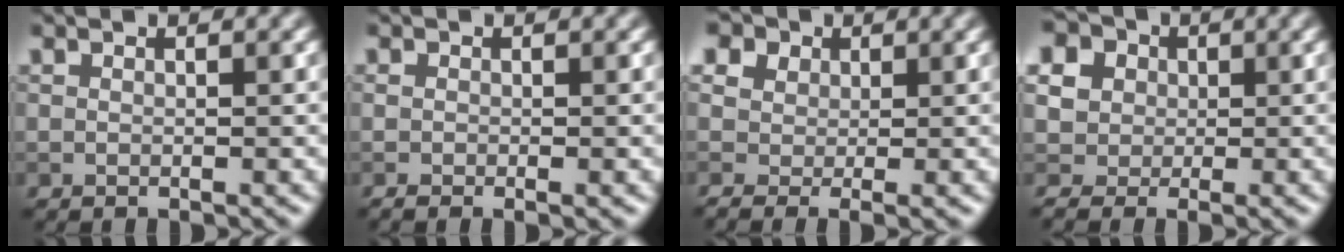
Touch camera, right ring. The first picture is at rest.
{"total": 1.2, "force": [-0.5, 0.4, 1.0], "torque": [-0.020, -0.002, -0.009]}
{"total": 7.7, "force": [2.1, 5.5, 5.0], "torque": [-0.112, 0.027, 0.019]}
{"total": 9.9, "force": [2.1, 8.4, 4.9], "torque": [-0.108, 0.042, -0.005]}